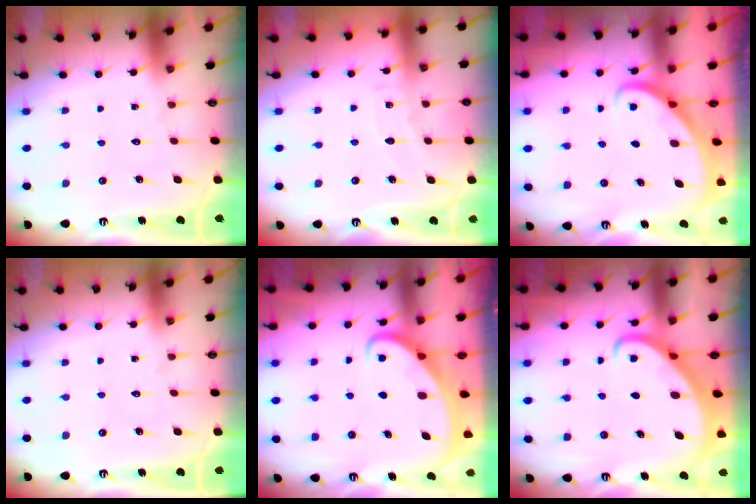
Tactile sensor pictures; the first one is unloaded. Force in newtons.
{"total": 4.3, "press": 4.3, "slide": 0.3}
{"total": 2.5, "press": 2.5, "slide": 0.3}
{"total": 0.0}
{"total": 2.6, "press": 2.5, "slide": 0.4}
{"total": 2.2, "press": 2.2, "slide": 0.3}